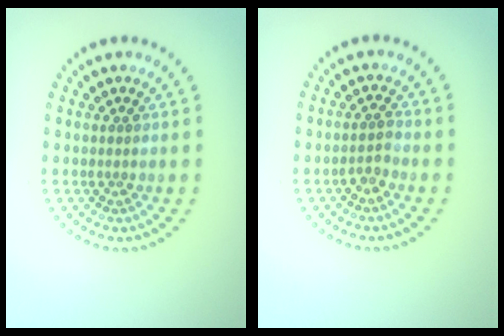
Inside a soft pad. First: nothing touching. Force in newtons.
{"total": 1.4, "press": 1.1, "slide": 0.9}